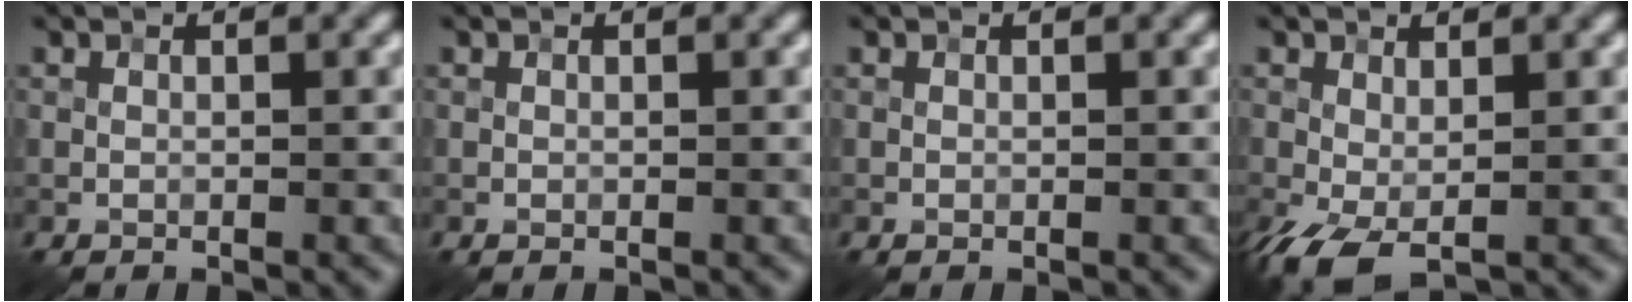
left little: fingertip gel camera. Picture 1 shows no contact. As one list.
[{"total": 0.0}, {"total": 0.0}, {"total": 4.3, "force": [-1.4, 2.2, 3.4], "torque": [-0.091, -0.010, -0.028]}]